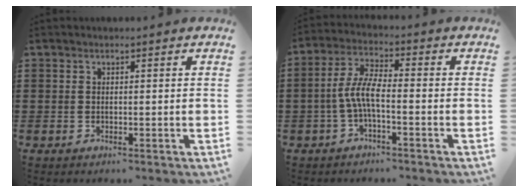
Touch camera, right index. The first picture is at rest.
{"total": 5.5, "force": [-1.6, 1.0, 5.2], "torque": [-0.122, -0.010, -0.037]}